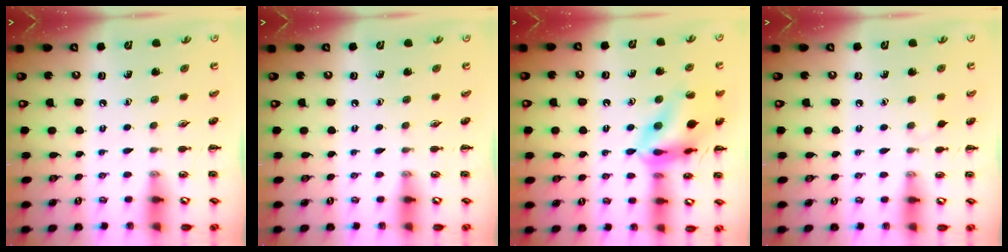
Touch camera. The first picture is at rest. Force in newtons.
{"total": 0.0}
{"total": 16.9, "press": 16.8, "slide": 2.3}
{"total": 2.6, "press": 2.4, "slide": 1.1}